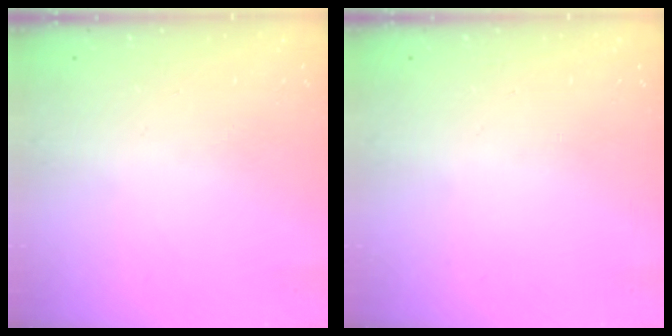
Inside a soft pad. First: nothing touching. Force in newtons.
{"total": 0.0}